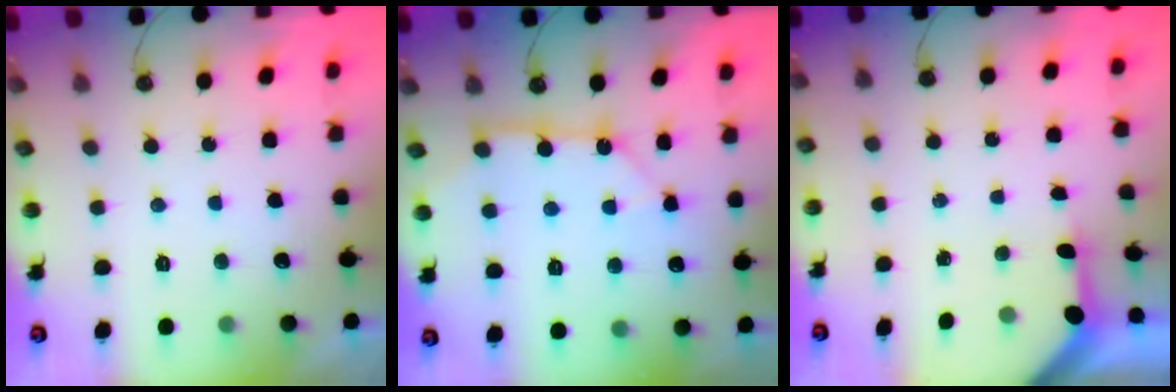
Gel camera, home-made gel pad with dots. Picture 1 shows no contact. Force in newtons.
{"total": 11.6, "press": 11.5, "slide": 1.3}
{"total": 3.4, "press": 3.4, "slide": 0.3}